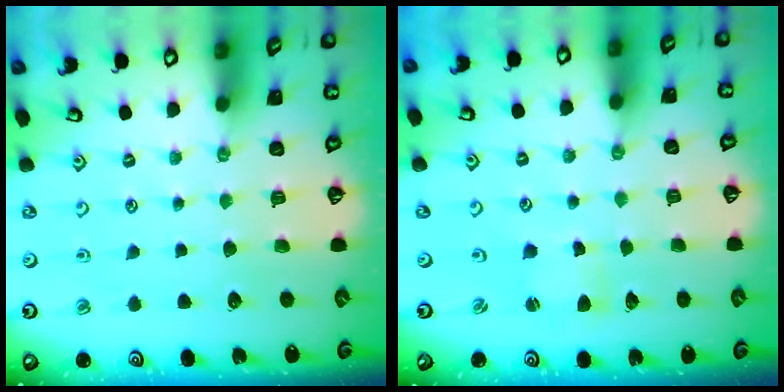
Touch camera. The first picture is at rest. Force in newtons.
{"total": 2.2, "press": 2.2, "slide": 0.3}